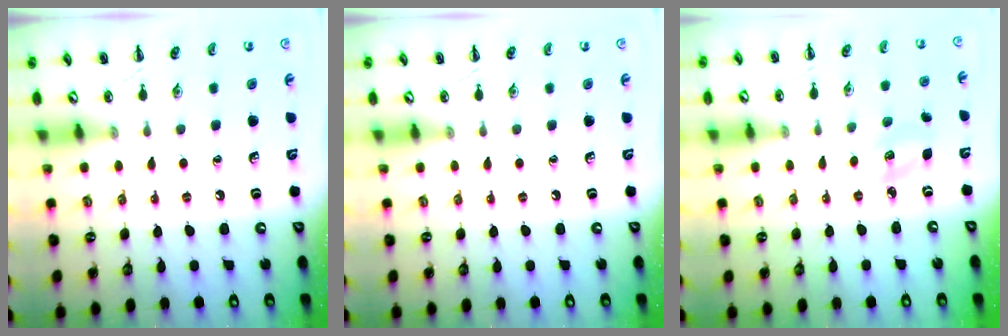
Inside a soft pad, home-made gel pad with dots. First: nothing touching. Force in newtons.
{"total": 0.0}
{"total": 4.2, "press": 4.0, "slide": 1.3}